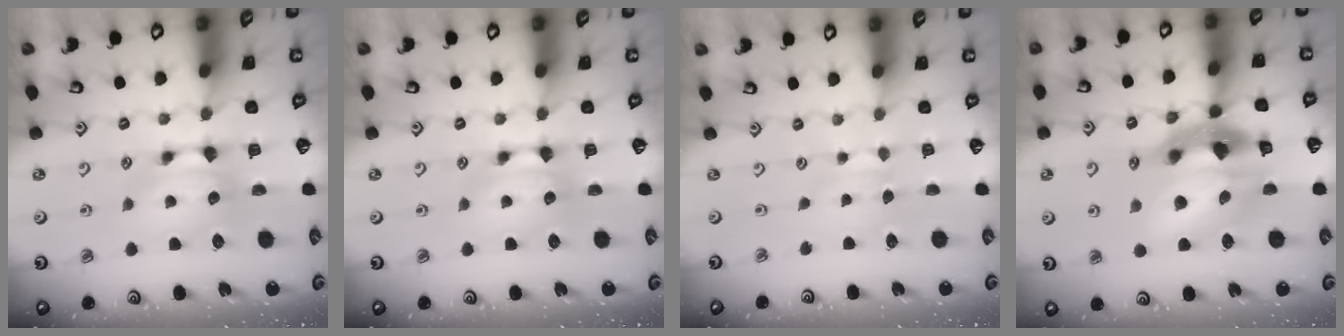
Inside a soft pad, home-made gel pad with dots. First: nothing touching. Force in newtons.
{"total": 0.0}
{"total": 2.8, "press": 2.8, "slide": 0.4}
{"total": 12.6, "press": 12.2, "slide": 3.0}